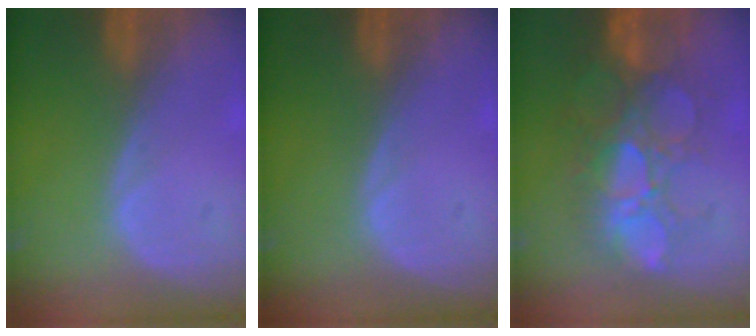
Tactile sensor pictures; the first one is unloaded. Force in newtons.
{"total": 0.0}
{"total": 10.8, "press": 9.4, "slide": 5.3}